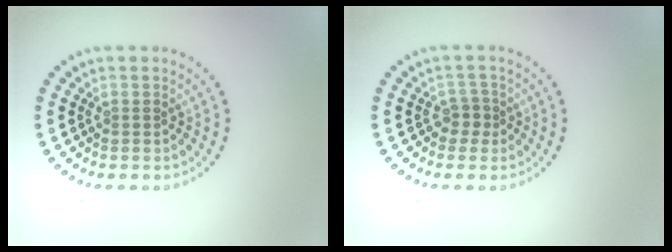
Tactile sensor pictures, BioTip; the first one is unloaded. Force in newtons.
{"total": 1.4, "press": 1.1, "slide": 0.8}